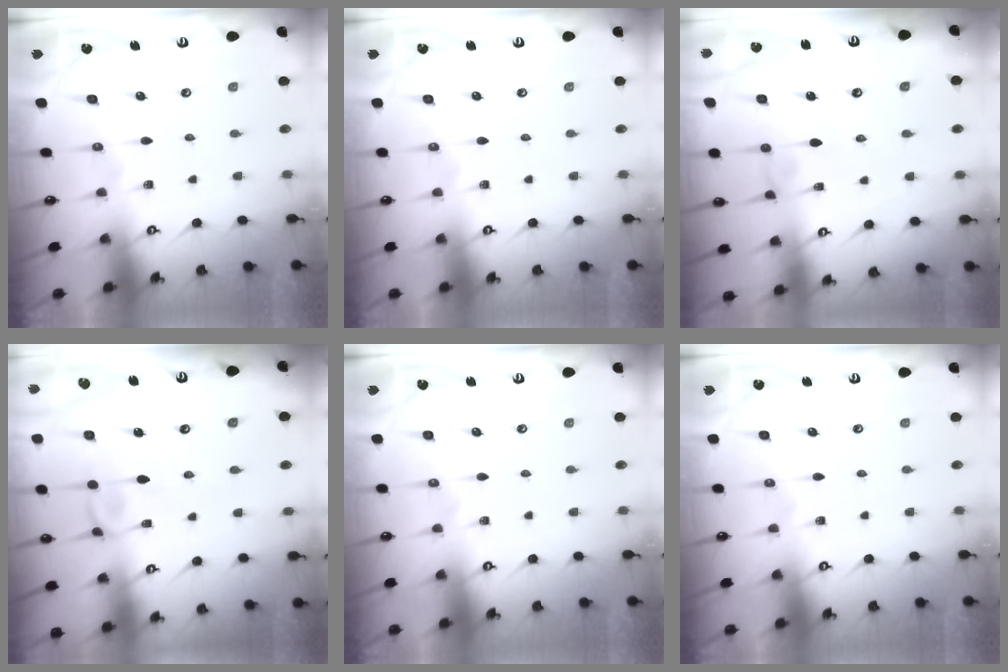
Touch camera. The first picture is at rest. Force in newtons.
{"total": 0.0}
{"total": 1.0, "press": 1.0, "slide": 0.2}
{"total": 2.9, "press": 2.9, "slide": 0.1}
{"total": 0.0}
{"total": 0.0}